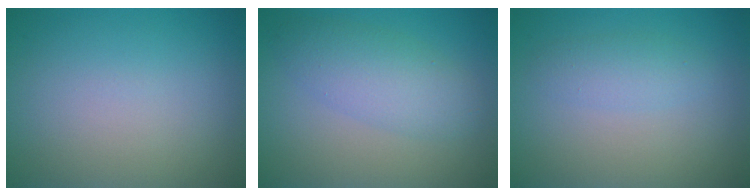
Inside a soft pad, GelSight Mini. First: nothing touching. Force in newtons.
{"total": 4.2, "press": 4.2, "slide": 0.1}
{"total": 1.8, "press": 1.8, "slide": 0.0}